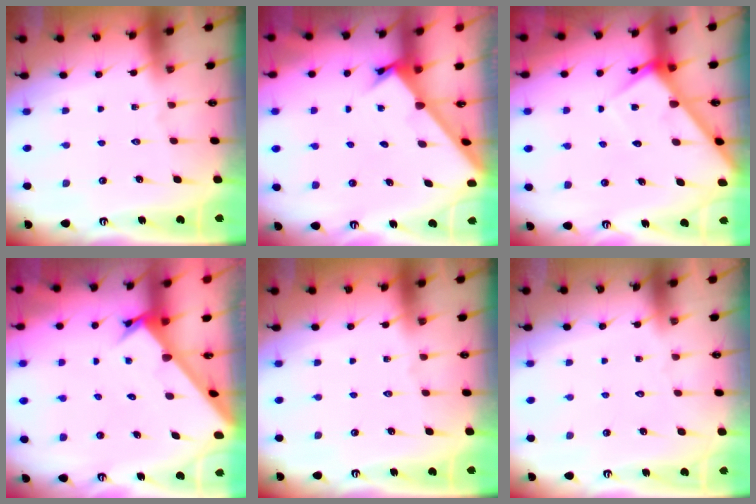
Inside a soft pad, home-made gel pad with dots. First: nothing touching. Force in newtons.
{"total": 1.9, "press": 1.9, "slide": 0.1}
{"total": 5.4, "press": 5.4, "slide": 0.5}
{"total": 2.6, "press": 2.6, "slide": 0.2}
{"total": 0.0}
{"total": 1.8, "press": 1.8, "slide": 0.1}